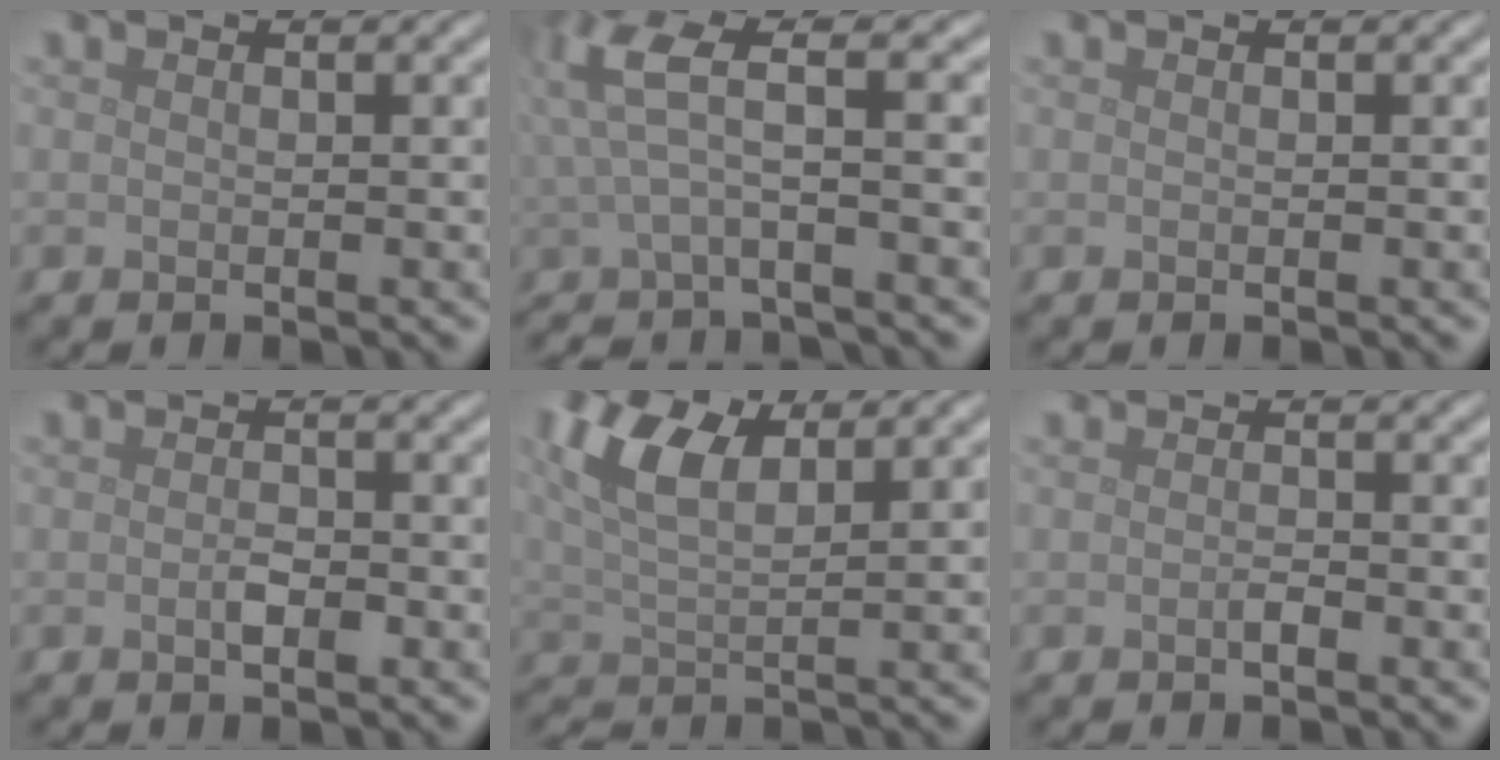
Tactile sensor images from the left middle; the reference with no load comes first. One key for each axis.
{"total": 3.4, "fx": 0.4, "fy": 0.4, "fz": 3.4, "tx": -0.080, "ty": 0.001, "tz": -0.003}
{"total": 0.0}
{"total": 1.3, "fx": -0.4, "fy": 0.6, "fz": 1.1, "tx": -0.023, "ty": -0.001, "tz": -0.008}
{"total": 5.6, "fx": 2.9, "fy": 2.4, "fz": 4.2, "tx": -0.099, "ty": 0.011, "tz": 0.053}
{"total": 0.7, "fx": -0.3, "fy": 0.2, "fz": 0.5, "tx": -0.013, "ty": 0.000, "tz": -0.005}